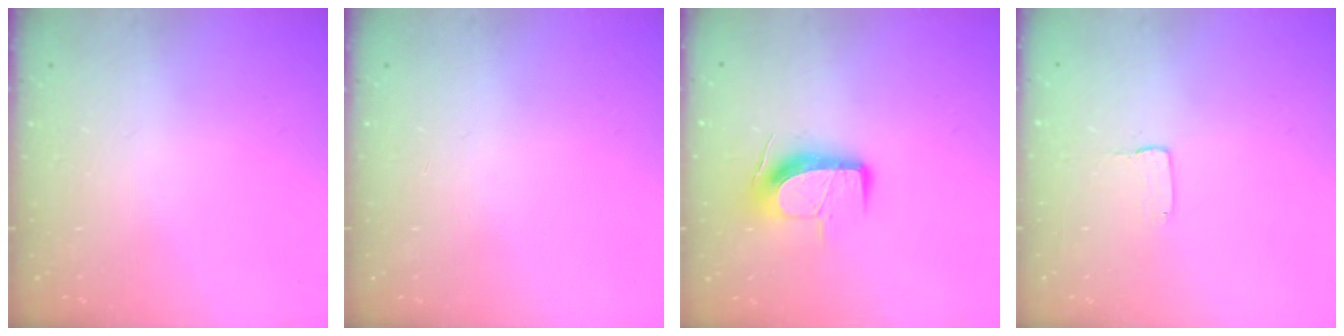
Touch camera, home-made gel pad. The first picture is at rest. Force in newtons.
{"total": 0.0}
{"total": 10.5, "press": 10.5, "slide": 0.9}
{"total": 1.0, "press": 1.0, "slide": 0.1}